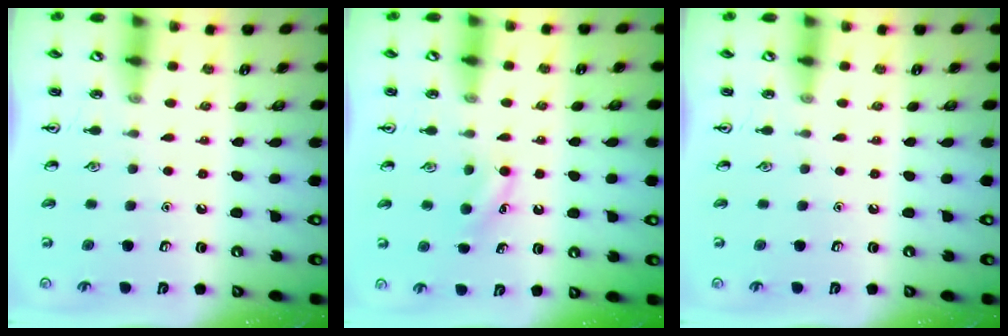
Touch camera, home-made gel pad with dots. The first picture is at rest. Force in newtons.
{"total": 4.7, "press": 4.5, "slide": 1.4}
{"total": 0.0}